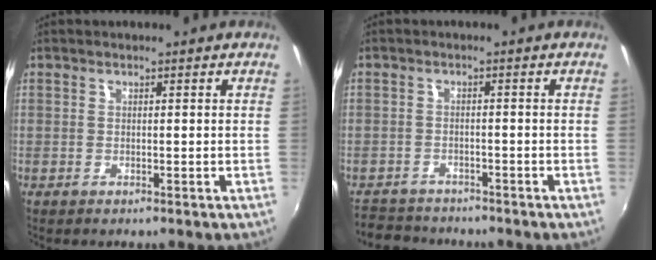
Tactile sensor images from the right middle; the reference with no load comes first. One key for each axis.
{"total": 5.7, "fx": -5.2, "fy": 2.3, "fz": 0.7, "tx": -0.035, "ty": 0.007, "tz": -0.089}